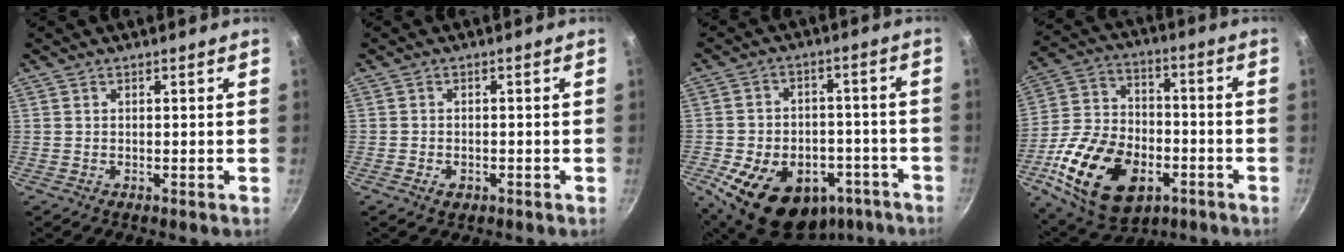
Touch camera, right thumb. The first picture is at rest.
{"total": 2.3, "force": [-1.1, 1.5, 1.3], "torque": [-0.023, 0.008, -0.017]}
{"total": 21.3, "force": [-10.8, 14.0, 11.9], "torque": [-0.160, 0.045, -0.147]}
{"total": 23.6, "force": [-8.6, 14.9, 16.1], "torque": [-0.287, 0.028, -0.142]}